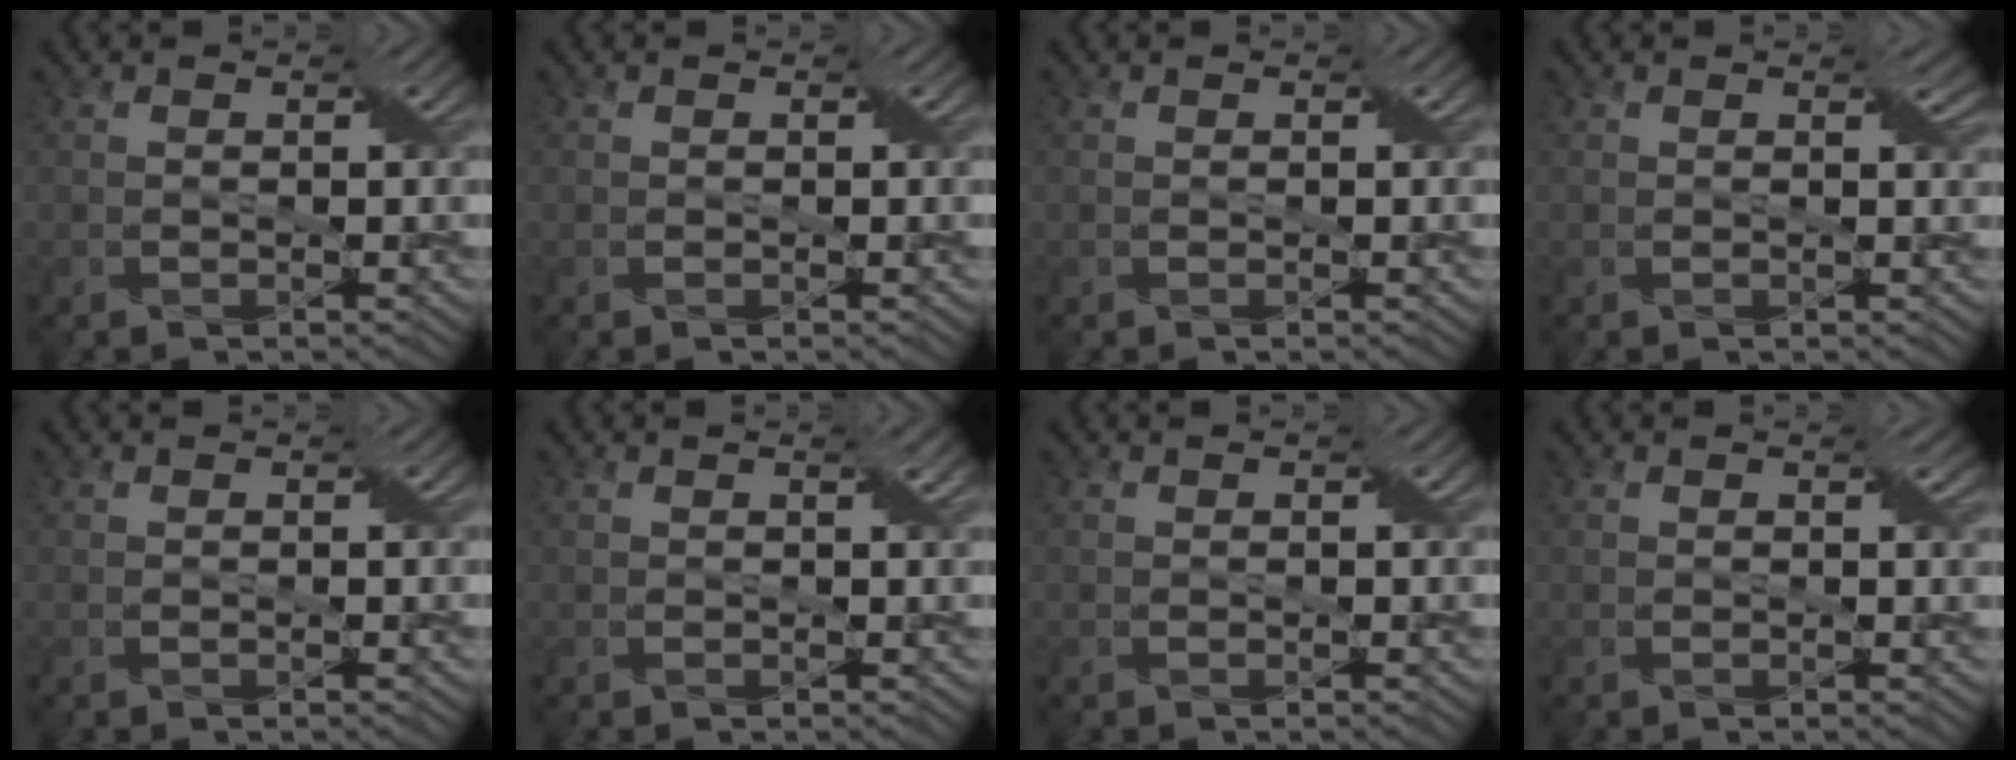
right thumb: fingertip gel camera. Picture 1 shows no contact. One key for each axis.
{"total": 0.0}
{"total": 0.0}
{"total": 0.9, "fx": 0.6, "fy": 0.1, "fz": 0.7, "tx": -0.012, "ty": 0.001, "tz": 0.011}
{"total": 0.0}
{"total": 0.9, "fx": 0.4, "fy": 0.0, "fz": 0.8, "tx": -0.015, "ty": 0.005, "tz": 0.007}
{"total": 0.0}
{"total": 0.6, "fx": 0.4, "fy": 0.0, "fz": 0.5, "tx": -0.008, "ty": 0.002, "tz": 0.006}